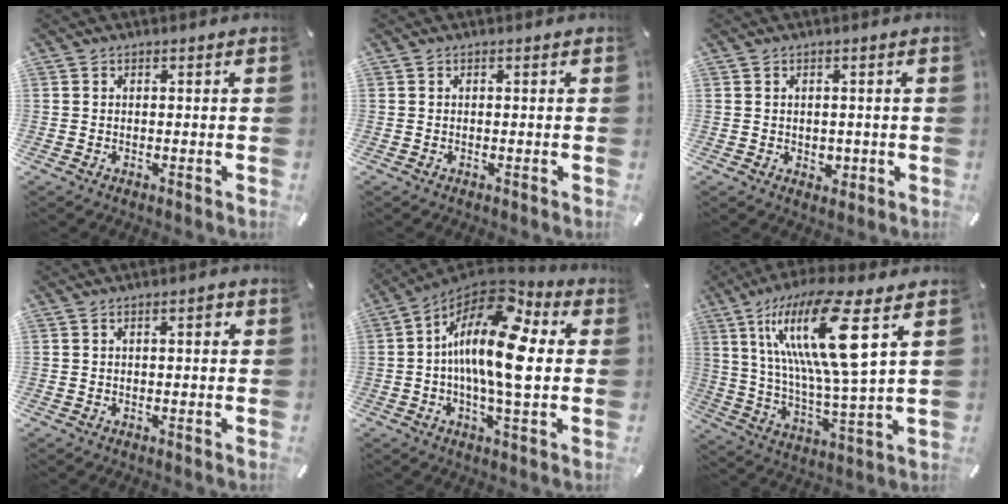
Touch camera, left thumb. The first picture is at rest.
{"total": 0.0}
{"total": 2.2, "force": [-0.2, 2.0, 0.9], "torque": [-0.008, 0.000, -0.006]}
{"total": 2.0, "force": [0.4, 0.7, 1.8], "torque": [-0.029, 0.005, 0.003]}
{"total": 17.9, "force": [2.6, 6.9, 16.3], "torque": [-0.300, -0.024, 0.039]}
{"total": 19.9, "force": [8.9, 3.6, 17.5], "torque": [-0.355, -0.036, 0.124]}